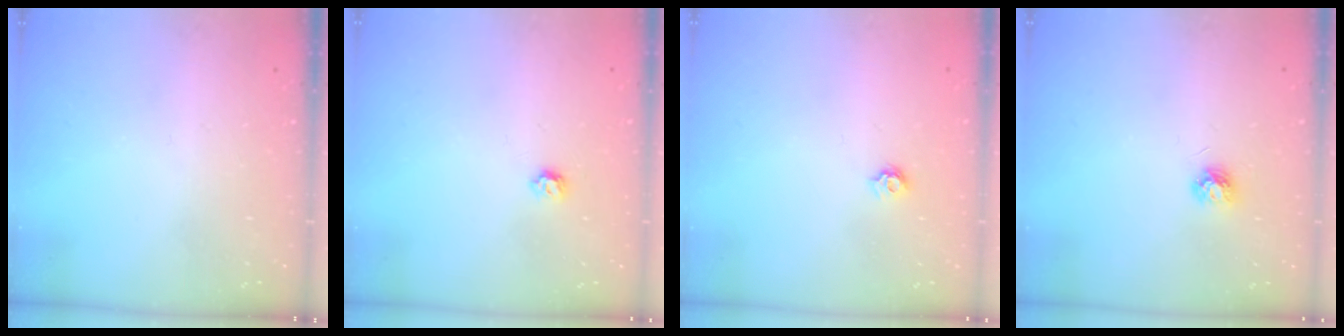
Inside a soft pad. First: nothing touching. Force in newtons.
{"total": 4.0, "press": 3.9, "slide": 0.6}
{"total": 4.6, "press": 4.6, "slide": 0.6}
{"total": 4.2, "press": 4.2, "slide": 0.3}